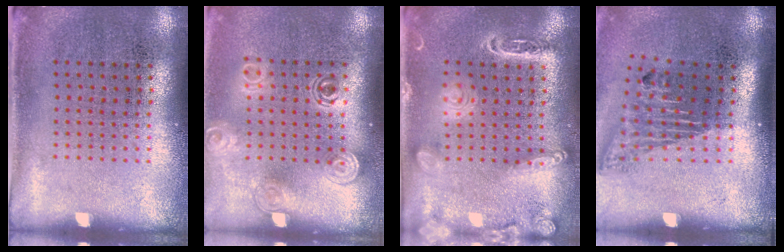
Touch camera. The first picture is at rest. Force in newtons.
{"total": 1.6, "press": 1.2, "slide": 1.0}
{"total": 1.9, "press": 1.9, "slide": 0.1}
{"total": 1.6, "press": 1.1, "slide": 1.1}